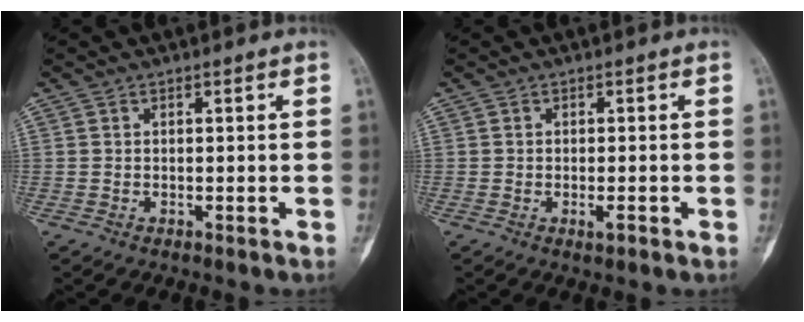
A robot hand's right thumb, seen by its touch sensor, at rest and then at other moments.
{"total": 1.8, "force": [-0.8, 0.5, 1.5], "torque": [-0.021, 0.001, -0.013]}